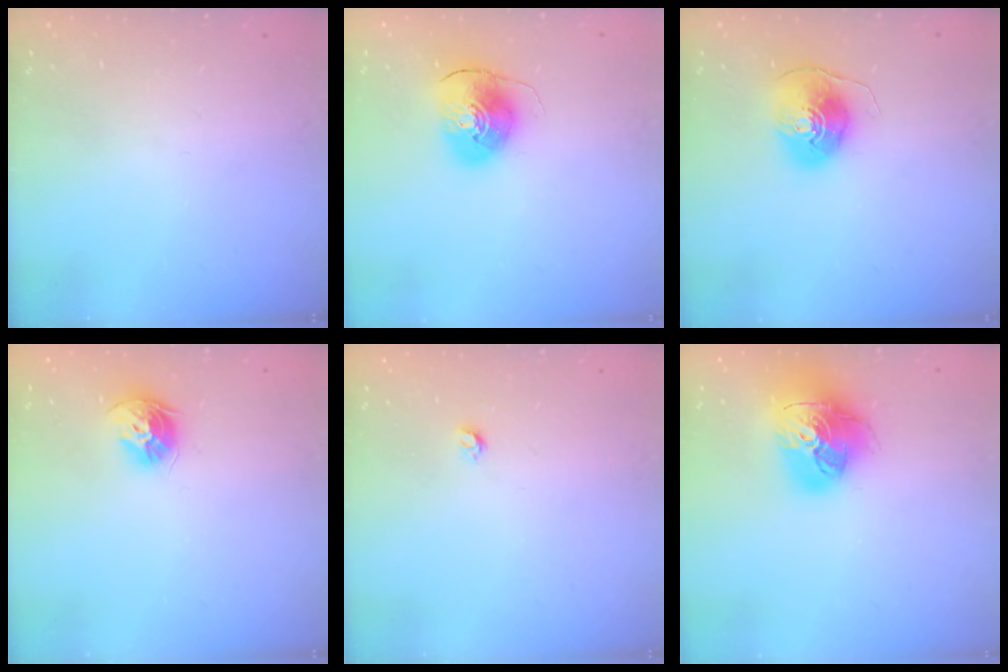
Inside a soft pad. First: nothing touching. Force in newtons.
{"total": 8.9, "press": 8.7, "slide": 1.5}
{"total": 8.8, "press": 8.7, "slide": 1.0}
{"total": 9.6, "press": 9.6, "slide": 0.9}
{"total": 3.2, "press": 3.2, "slide": 0.3}
{"total": 20.5, "press": 20.4, "slide": 2.4}